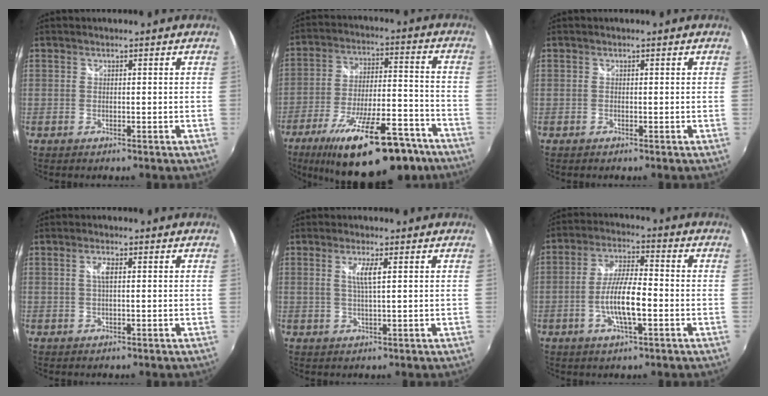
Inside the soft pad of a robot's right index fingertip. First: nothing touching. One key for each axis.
{"total": 23.9, "fx": -16.6, "fy": 7.9, "fz": 15.3, "tx": -0.253, "ty": -0.016, "tz": -0.239}
{"total": 0.0}
{"total": 2.0, "fx": 0.3, "fy": 0.4, "fz": 2.0, "tx": -0.037, "ty": 0.001, "tz": 0.004}
{"total": 3.4, "fx": 1.0, "fy": 0.1, "fz": 3.2, "tx": -0.062, "ty": -0.003, "tz": 0.018}
{"total": 9.3, "fx": -2.7, "fy": 2.1, "fz": 8.6, "tx": -0.171, "ty": -0.001, "tz": -0.048}